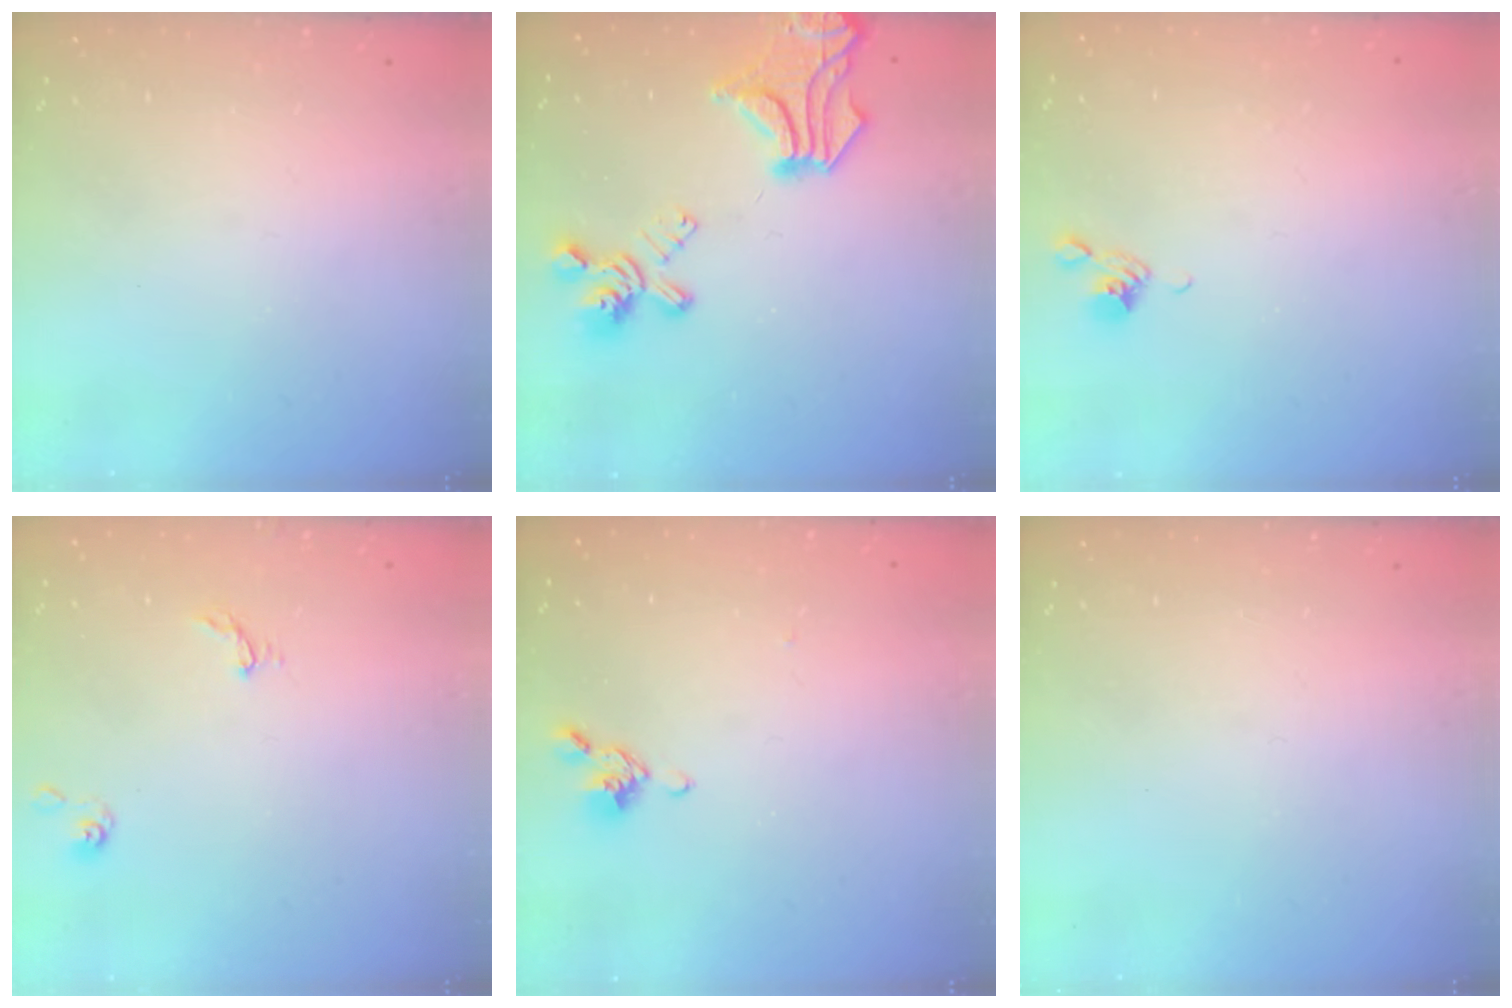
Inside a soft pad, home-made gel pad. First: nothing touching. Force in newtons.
{"total": 8.6, "press": 7.9, "slide": 3.3}
{"total": 5.4, "press": 5.4, "slide": 0.3}
{"total": 3.8, "press": 3.7, "slide": 0.4}
{"total": 5.1, "press": 4.9, "slide": 1.0}
{"total": 0.0}